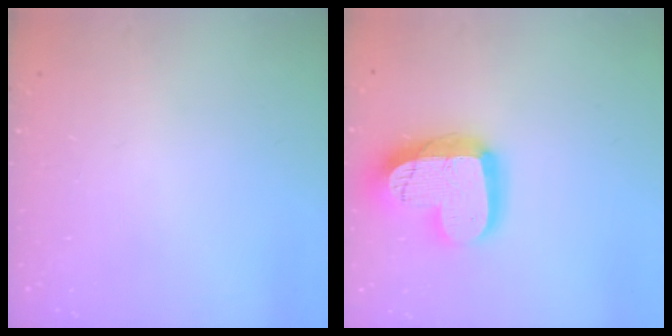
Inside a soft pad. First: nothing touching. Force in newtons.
{"total": 18.9, "press": 18.8, "slide": 1.5}